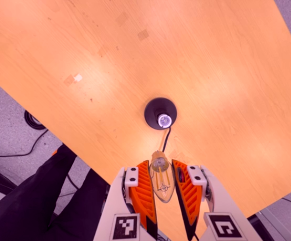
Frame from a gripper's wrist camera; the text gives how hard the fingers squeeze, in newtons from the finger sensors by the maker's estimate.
{"total": 15.7, "left": 17.2, "right": 14.2}